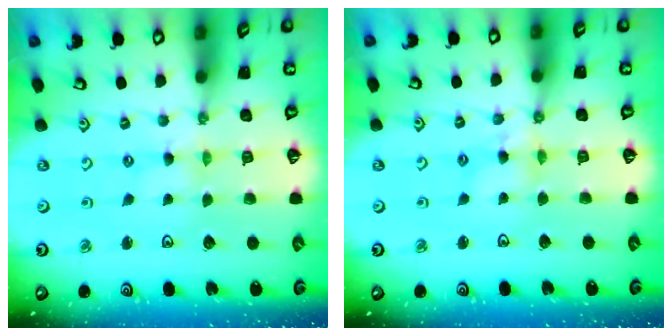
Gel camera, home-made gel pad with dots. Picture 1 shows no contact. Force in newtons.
{"total": 6.2, "press": 6.2, "slide": 0.4}